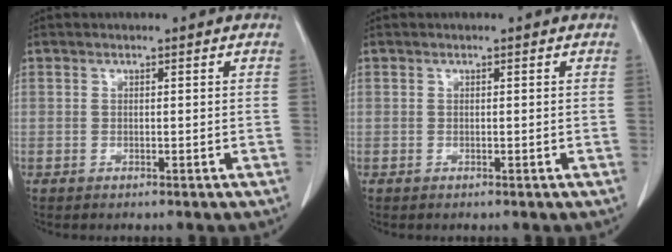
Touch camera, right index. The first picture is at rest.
{"total": 0.0}